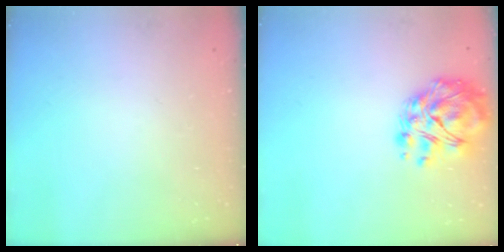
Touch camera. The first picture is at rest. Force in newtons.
{"total": 11.8, "press": 11.5, "slide": 2.8}